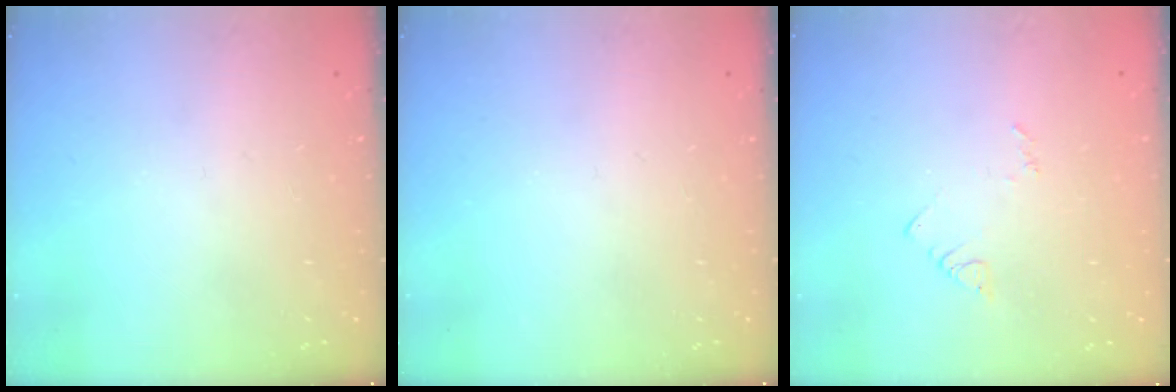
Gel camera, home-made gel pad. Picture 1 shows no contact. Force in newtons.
{"total": 0.0}
{"total": 3.7, "press": 3.7, "slide": 0.3}